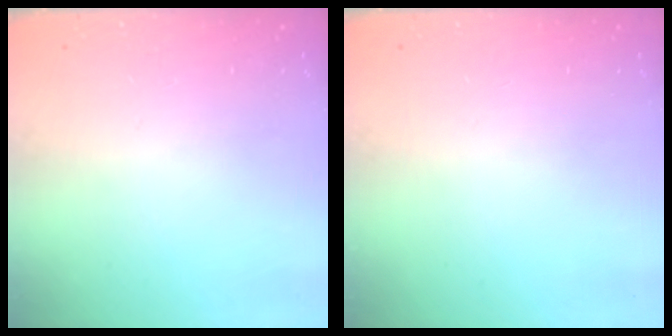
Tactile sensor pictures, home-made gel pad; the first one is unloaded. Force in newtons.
{"total": 0.0}